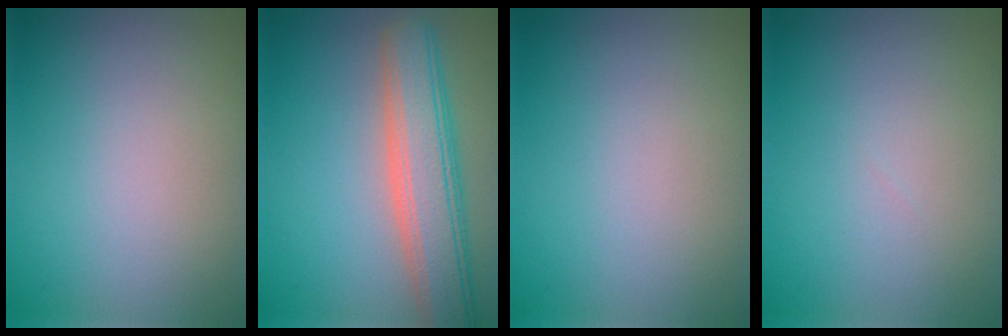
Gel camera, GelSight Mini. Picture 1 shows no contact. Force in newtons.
{"total": 7.0, "press": 7.0, "slide": 0.8}
{"total": 0.0}
{"total": 0.0}